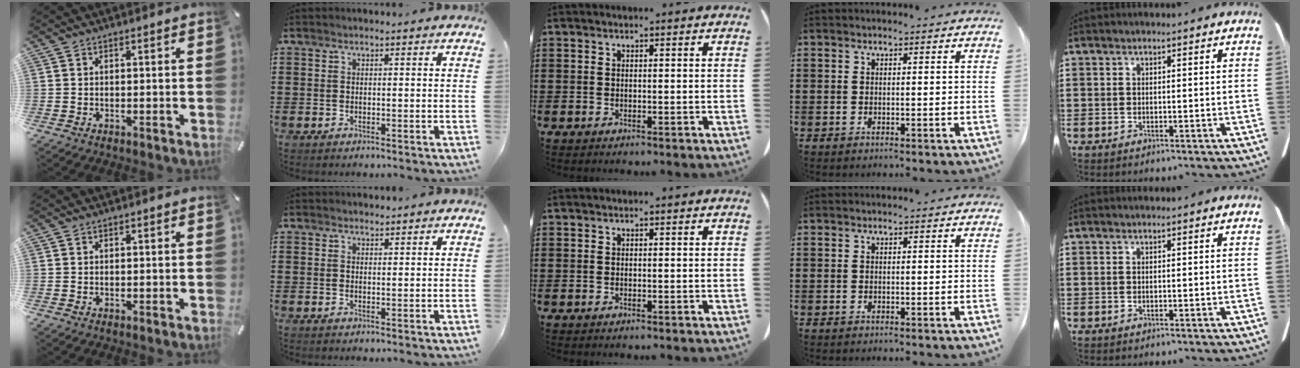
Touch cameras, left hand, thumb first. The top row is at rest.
{"index": {"total": 0.9, "force": [0.9, 0.1, -0.2], "torque": [0.001, 0.000, 0.018]}}